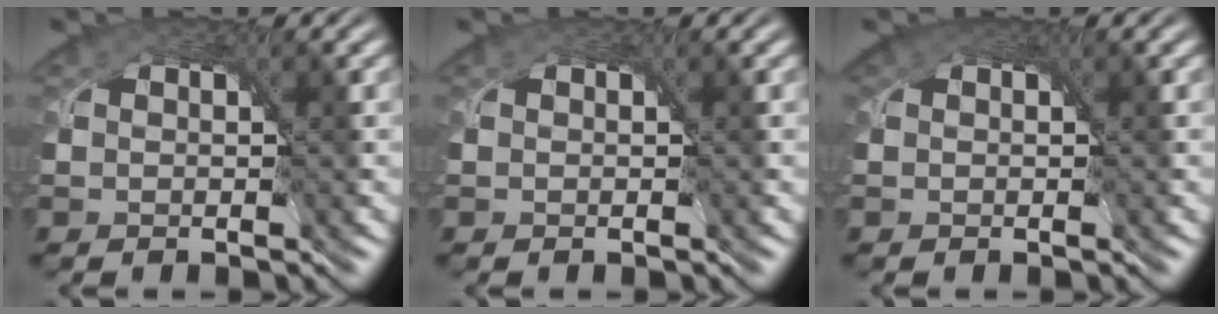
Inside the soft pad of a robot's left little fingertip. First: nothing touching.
{"total": 0.0}
{"total": 1.4, "force": [0.9, 0.8, 0.7], "torque": [-0.012, 0.004, 0.010]}